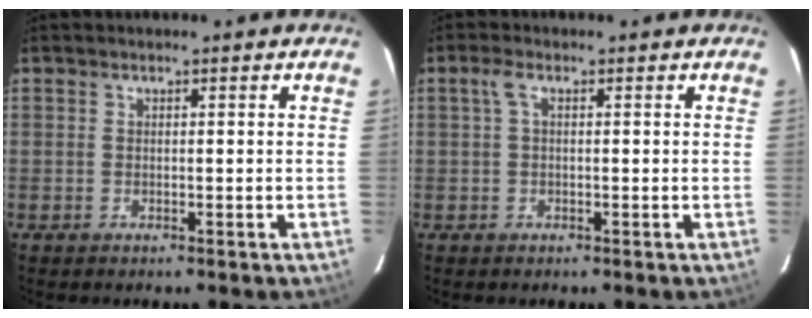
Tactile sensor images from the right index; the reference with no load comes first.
{"total": 1.9, "force": [0.4, 0.6, 1.8], "torque": [-0.039, 0.008, 0.006]}